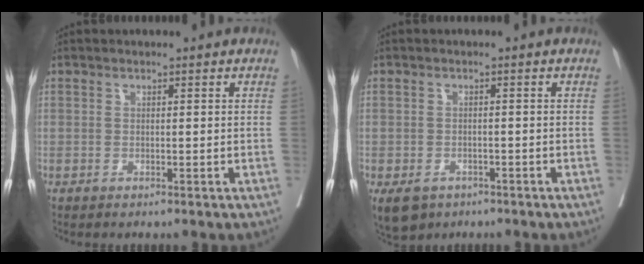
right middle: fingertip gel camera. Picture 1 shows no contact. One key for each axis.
{"total": 5.0, "fx": -3.2, "fy": 3.4, "fz": 1.9, "tx": -0.030, "ty": -0.003, "tz": -0.044}